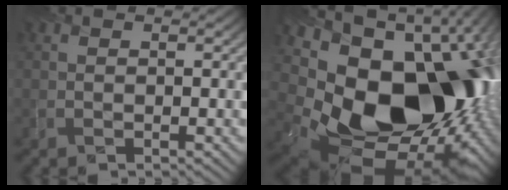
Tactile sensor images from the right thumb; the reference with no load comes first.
{"total": 21.3, "force": [-0.5, 15.6, 14.5], "torque": [-0.288, -0.064, 0.033]}